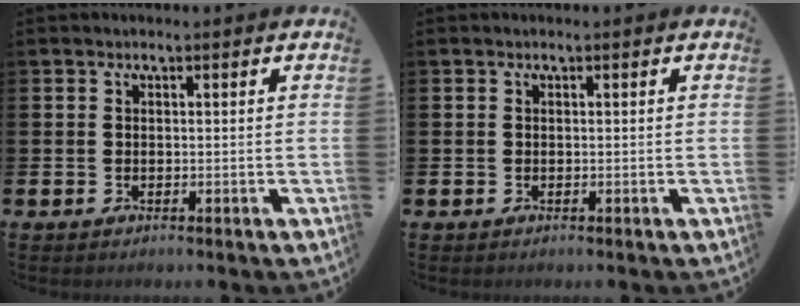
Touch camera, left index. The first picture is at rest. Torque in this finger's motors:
{"motor_torque": [-0.10, -0.03, -0.04, -0.01]}